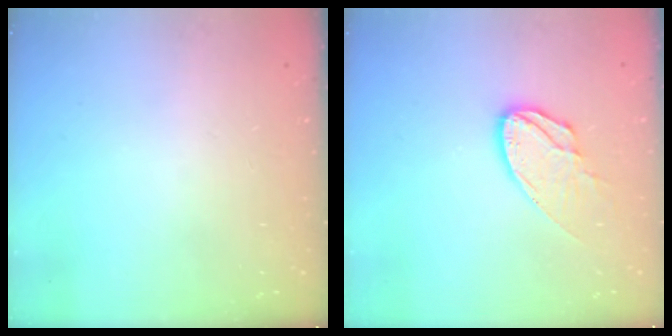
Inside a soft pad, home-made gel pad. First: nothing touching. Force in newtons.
{"total": 11.2, "press": 11.2, "slide": 0.9}